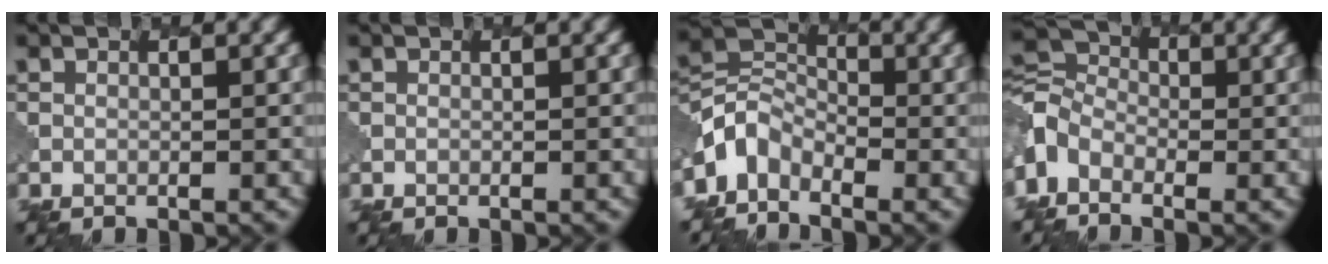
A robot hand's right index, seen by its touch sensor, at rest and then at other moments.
{"total": 0.0}
{"total": 3.7, "force": [-2.5, 2.3, 1.4], "torque": [-0.026, 0.005, -0.065]}
{"total": 4.6, "force": [-1.8, 3.2, 2.8], "torque": [-0.062, 0.006, -0.058]}